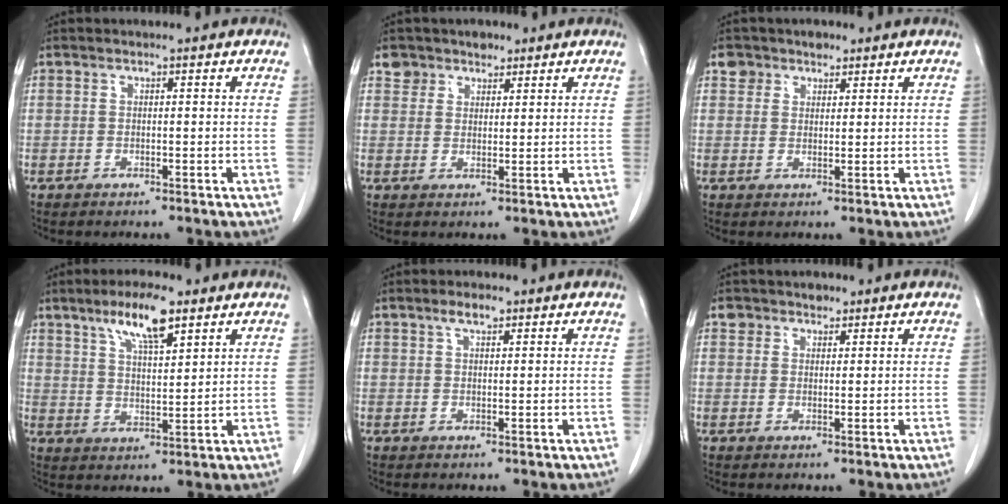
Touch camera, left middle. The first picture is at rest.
{"total": 3.4, "force": [2.4, 2.5, -0.1], "torque": [0.013, 0.006, 0.036]}
{"total": 3.2, "force": [2.0, 2.5, 0.3], "torque": [0.004, 0.008, 0.029]}
{"total": 8.4, "force": [5.4, 1.8, 6.2], "torque": [-0.115, 0.006, 0.097]}
{"total": 2.4, "force": [1.5, 0.9, 1.6], "torque": [-0.033, 0.006, 0.028]}
{"total": 2.3, "force": [1.5, 1.7, 0.3], "torque": [0.001, 0.003, 0.021]}